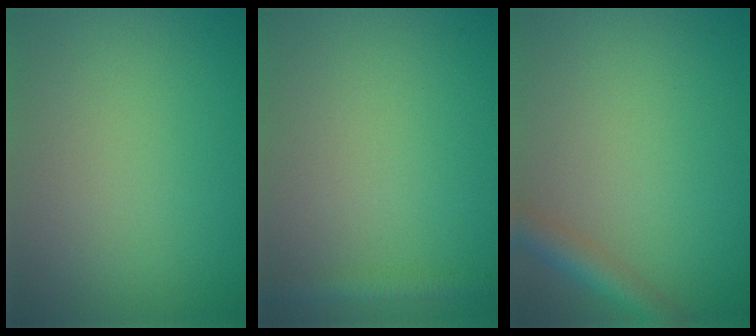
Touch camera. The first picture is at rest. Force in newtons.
{"total": 2.1, "press": 2.1, "slide": 0.1}
{"total": 3.0, "press": 3.0, "slide": 0.1}